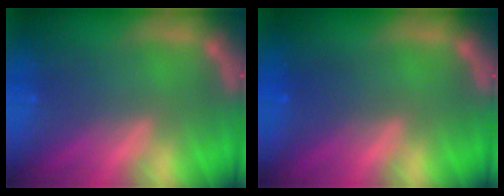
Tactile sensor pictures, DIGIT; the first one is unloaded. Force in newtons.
{"total": 1.5}